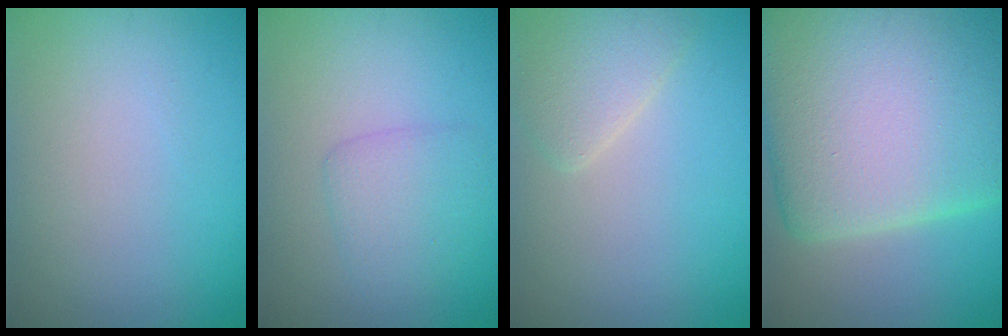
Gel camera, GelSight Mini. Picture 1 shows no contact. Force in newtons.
{"total": 2.7, "press": 2.7, "slide": 0.1}
{"total": 2.5, "press": 2.5, "slide": 0.1}
{"total": 20.5, "press": 20.5, "slide": 0.6}